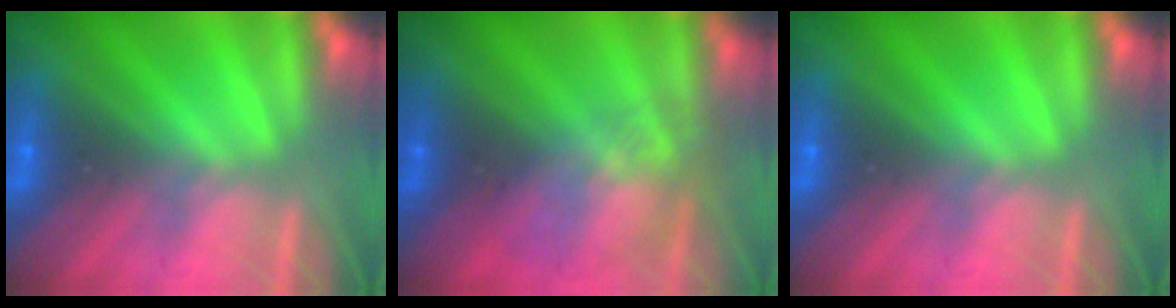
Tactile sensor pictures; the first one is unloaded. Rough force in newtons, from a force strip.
{"total": 3.6}
{"total": 0.0}